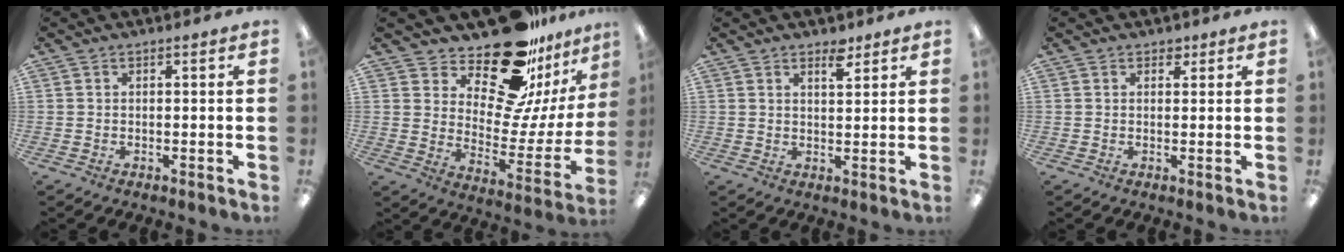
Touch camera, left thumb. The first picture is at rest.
{"total": 20.9, "force": [17.0, 7.1, 10.0], "torque": [-0.155, -0.134, 0.290]}
{"total": 3.8, "force": [2.9, 1.5, 1.9], "torque": [-0.012, -0.016, 0.045]}
{"total": 1.9, "force": [1.1, 1.3, 0.8], "torque": [-0.002, -0.004, 0.017]}